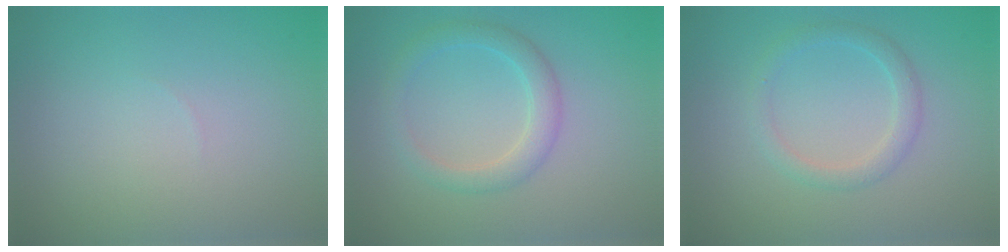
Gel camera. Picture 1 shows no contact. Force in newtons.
{"total": 2.6, "press": 2.6, "slide": 0.1}
{"total": 2.0, "press": 2.0, "slide": 0.1}